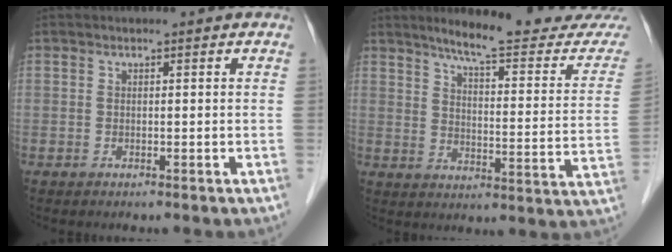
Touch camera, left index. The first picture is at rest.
{"total": 18.6, "force": [17.0, 1.0, 7.6], "torque": [-0.097, -0.074, 0.209]}